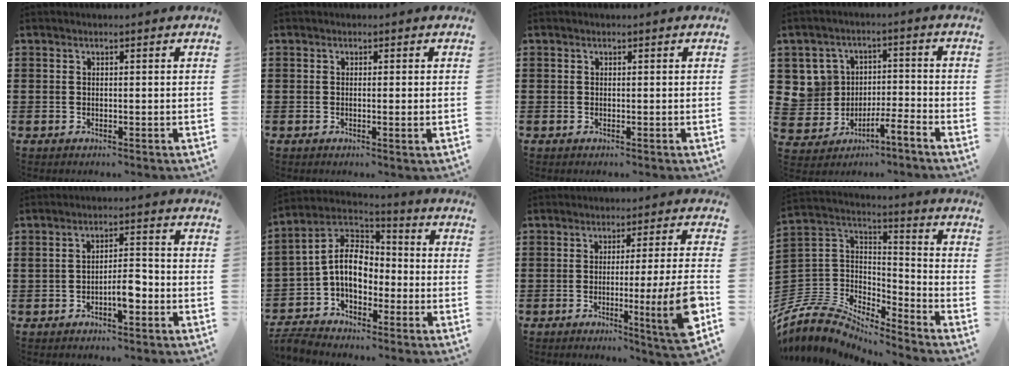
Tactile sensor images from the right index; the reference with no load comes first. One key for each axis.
{"total": 0.9, "fx": -0.1, "fy": -0.1, "fz": 0.9, "tx": -0.016, "ty": -0.006, "tz": -0.002}
{"total": 0.0}
{"total": 3.8, "fx": -2.1, "fy": 3.1, "fz": 0.7, "tx": -0.041, "ty": 0.001, "tz": -0.048}
{"total": 4.7, "fx": -2.0, "fy": 1.7, "fz": 3.9, "tx": -0.073, "ty": 0.009, "tz": -0.039}
{"total": 9.2, "fx": -2.0, "fy": 5.4, "fz": 7.2, "tx": -0.177, "ty": -0.008, "tz": -0.050}
{"total": 10.6, "fx": -2.5, "fy": 0.0, "fz": 10.3, "tx": -0.160, "ty": -0.022, "tz": -0.046}
{"total": 7.1, "fx": -6.3, "fy": 2.8, "fz": 1.4, "tx": -0.063, "ty": -0.007, "tz": -0.135}